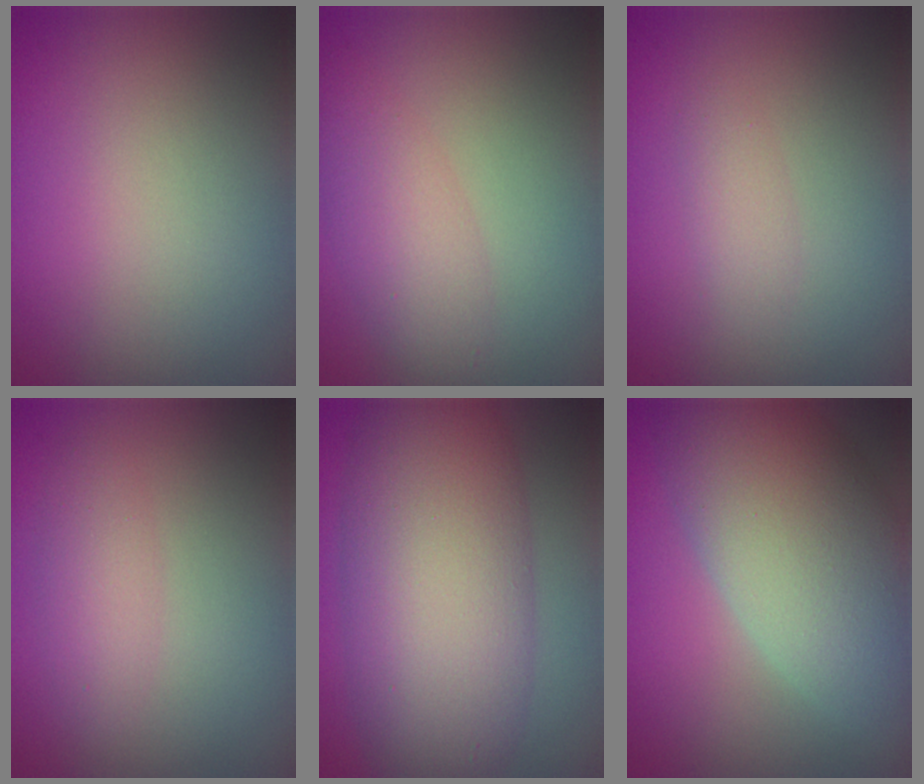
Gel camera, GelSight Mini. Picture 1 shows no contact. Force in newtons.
{"total": 2.9, "press": 2.9, "slide": 0.0}
{"total": 1.3, "press": 1.3, "slide": 0.1}
{"total": 1.9, "press": 1.9, "slide": 0.0}
{"total": 10.9, "press": 10.9, "slide": 0.3}
{"total": 10.2, "press": 10.2, "slide": 0.7}